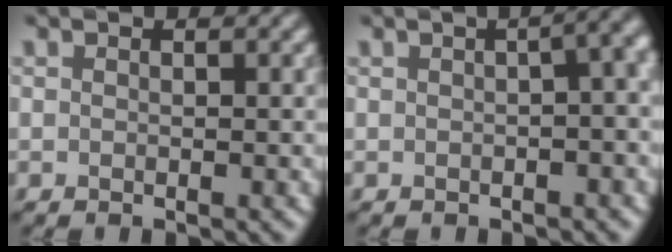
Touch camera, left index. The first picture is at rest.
{"total": 10.2, "force": [2.1, 5.2, 8.5], "torque": [-0.026, 0.053, -0.008]}